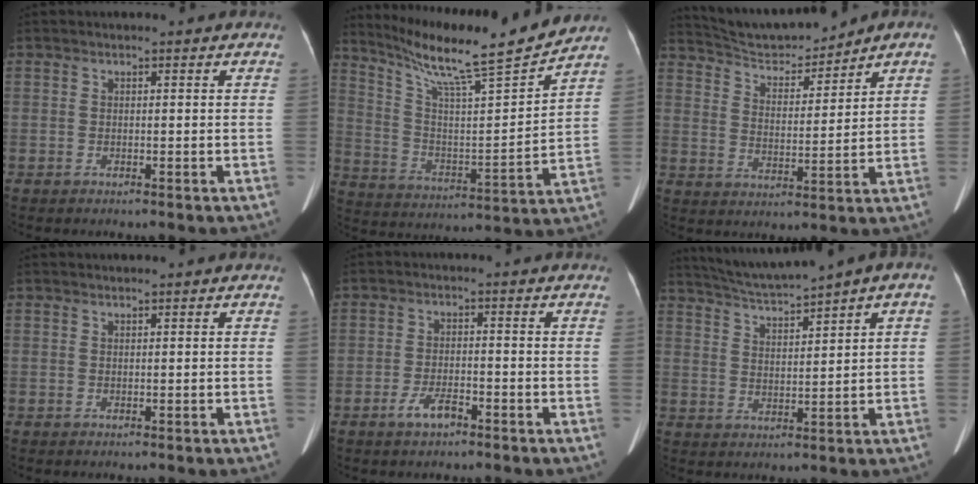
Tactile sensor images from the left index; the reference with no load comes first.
{"total": 18.0, "force": [15.9, -1.0, 8.3], "torque": [-0.148, -0.019, 0.260]}
{"total": 9.2, "force": [8.9, 0.7, 2.3], "torque": [-0.046, 0.008, 0.170]}
{"total": 0.0}
{"total": 3.7, "force": [-2.5, 1.2, 2.5], "torque": [-0.053, 0.001, -0.045]}
{"total": 8.3, "force": [6.5, -0.6, 5.2], "torque": [-0.084, 0.018, 0.114]}